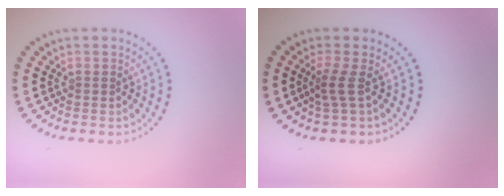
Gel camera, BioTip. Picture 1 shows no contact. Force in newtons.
{"total": 1.8, "press": 1.2, "slide": 1.3}